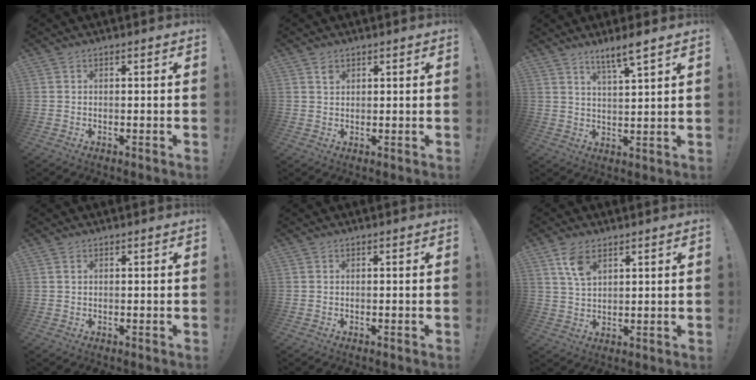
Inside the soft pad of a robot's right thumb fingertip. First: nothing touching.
{"total": 1.8, "force": [1.2, 1.3, 0.6], "torque": [0.004, -0.007, 0.020]}
{"total": 6.6, "force": [5.0, 0.1, 4.3], "torque": [-0.076, -0.028, 0.083]}
{"total": 0.9, "force": [0.5, 0.7, 0.3], "torque": [0.001, -0.001, 0.007]}
{"total": 0.0}
{"total": 6.9, "force": [3.9, 3.5, 4.4], "torque": [-0.085, -0.010, 0.074]}